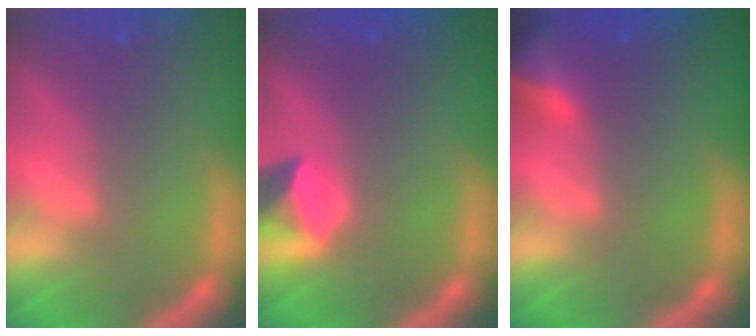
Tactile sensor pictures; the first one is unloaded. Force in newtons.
{"total": 3.0}
{"total": 3.9}